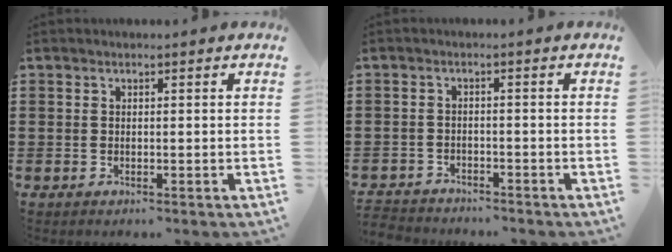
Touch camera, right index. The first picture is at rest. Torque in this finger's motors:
{"motor_torque": [-1.19, 0.95, -1.05, 0.03]}